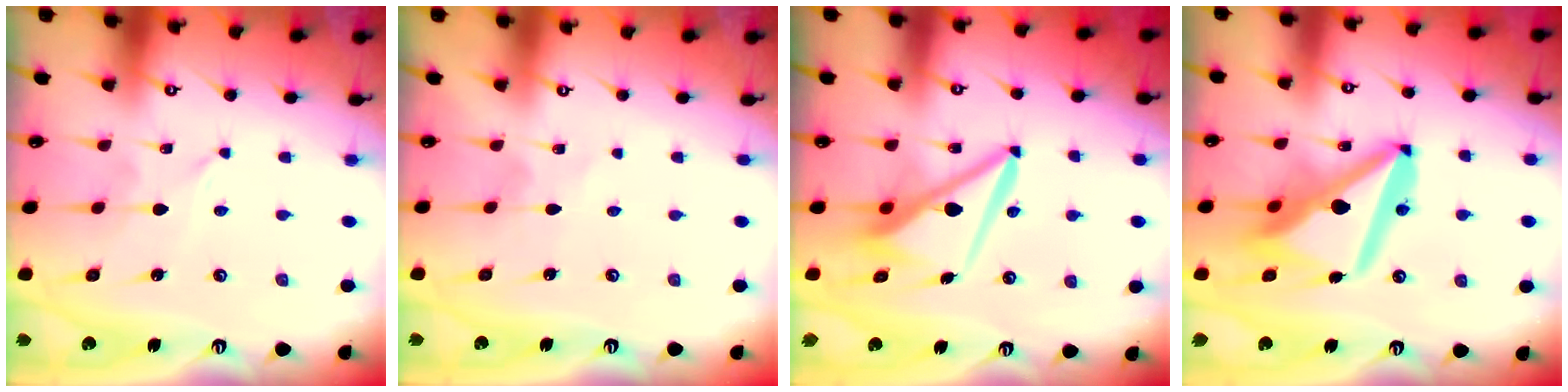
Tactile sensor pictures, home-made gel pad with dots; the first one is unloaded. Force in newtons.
{"total": 1.5, "press": 1.5, "slide": 0.2}
{"total": 10.2, "press": 10.0, "slide": 1.6}
{"total": 17.1, "press": 17.0, "slide": 1.9}